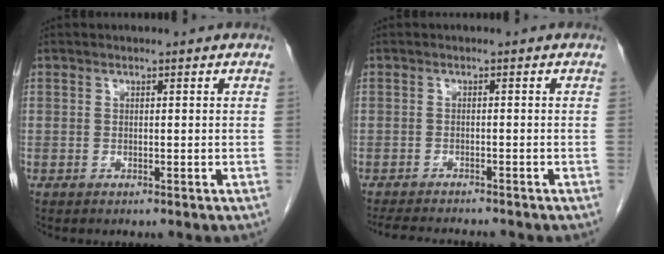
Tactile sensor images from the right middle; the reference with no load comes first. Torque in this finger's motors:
{"motor_torque": [0.00, 0.00, 0.00, 0.01]}